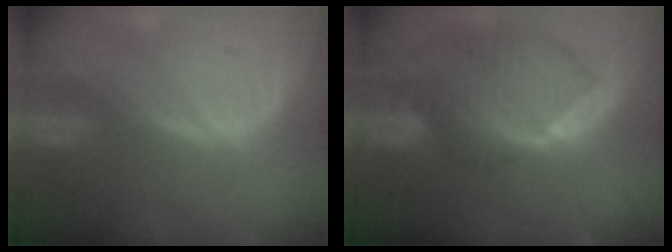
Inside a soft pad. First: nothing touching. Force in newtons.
{"total": 10.3, "press": 8.9, "slide": 5.1}